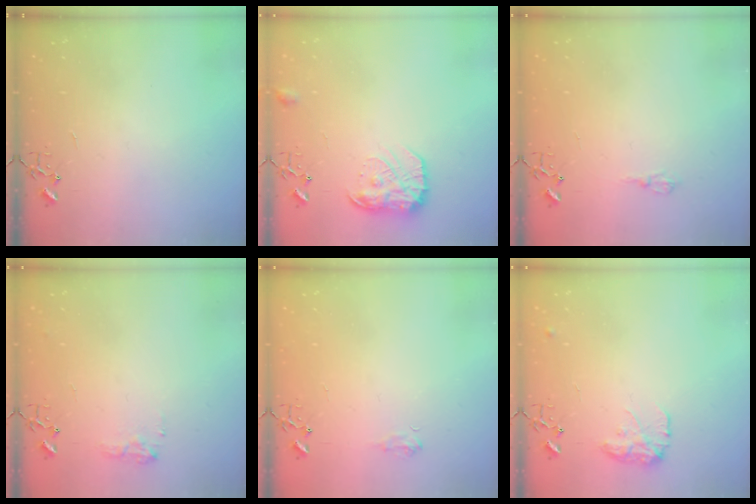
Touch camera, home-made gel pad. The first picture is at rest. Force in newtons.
{"total": 14.3, "press": 14.3, "slide": 0.9}
{"total": 6.5, "press": 6.4, "slide": 0.8}
{"total": 7.8, "press": 7.8, "slide": 0.1}
{"total": 6.0, "press": 5.9, "slide": 0.7}
{"total": 10.8, "press": 10.8, "slide": 0.6}